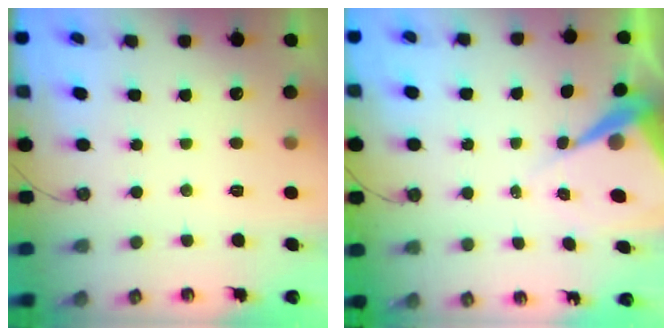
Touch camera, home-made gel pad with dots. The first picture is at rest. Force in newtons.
{"total": 9.6, "press": 9.5, "slide": 0.9}